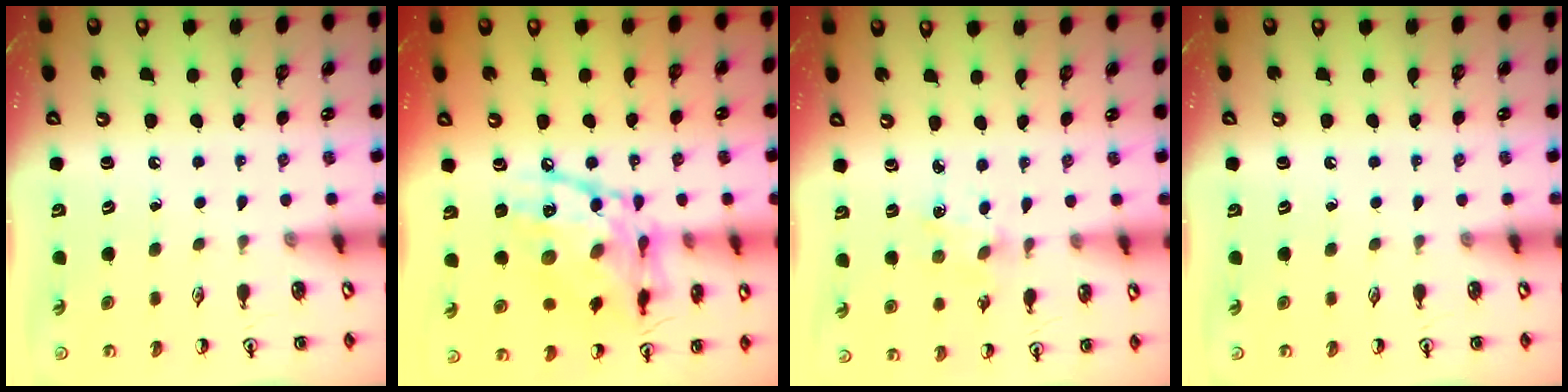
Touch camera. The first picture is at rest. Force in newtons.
{"total": 18.8, "press": 18.7, "slide": 1.4}
{"total": 2.7, "press": 2.7, "slide": 0.4}
{"total": 0.0}